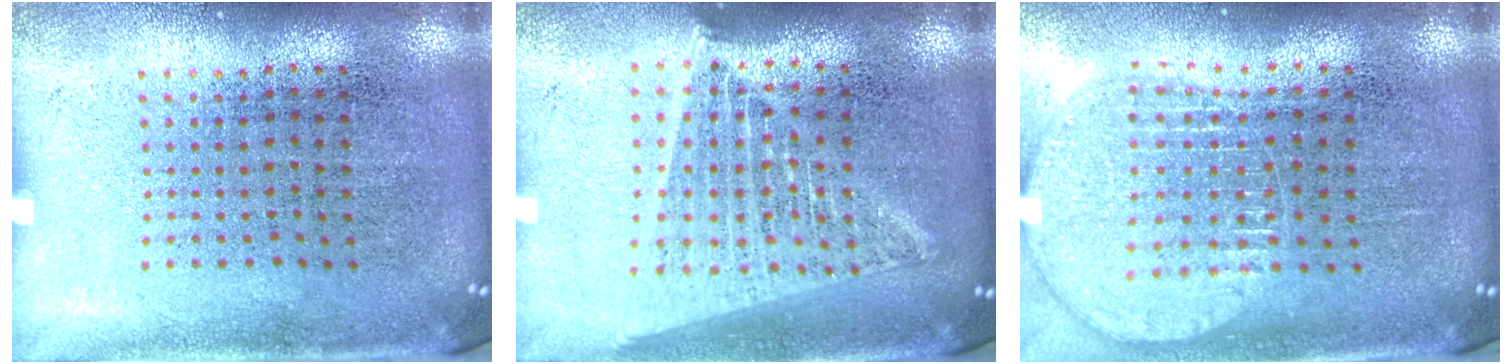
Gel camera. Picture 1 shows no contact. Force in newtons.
{"total": 1.7, "press": 1.5, "slide": 0.8}
{"total": 1.5, "press": 1.4, "slide": 0.6}